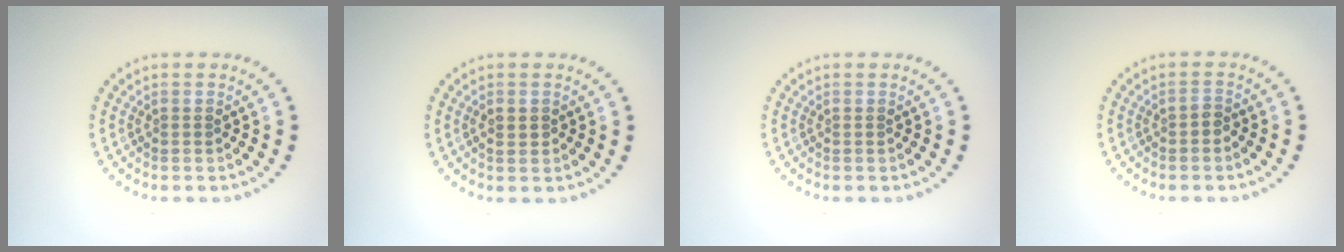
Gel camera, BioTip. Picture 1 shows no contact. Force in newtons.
{"total": 0.8, "press": 0.8, "slide": 0.2}
{"total": 0.0}
{"total": 0.8, "press": 0.7, "slide": 0.4}